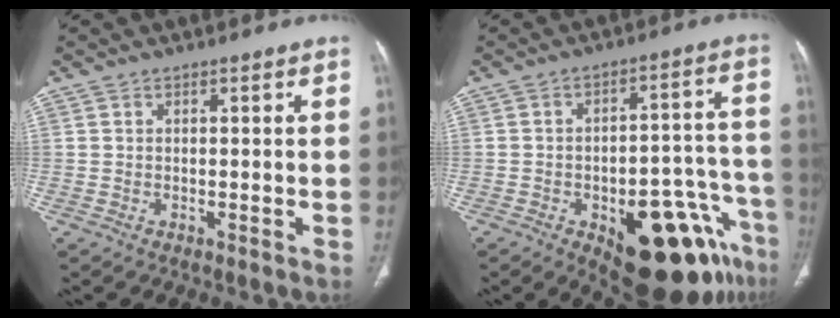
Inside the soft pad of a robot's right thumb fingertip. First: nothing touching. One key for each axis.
{"total": 21.4, "fx": -11.3, "fy": 8.7, "fz": 15.9, "tx": -0.134, "ty": 0.074, "tz": -0.144}